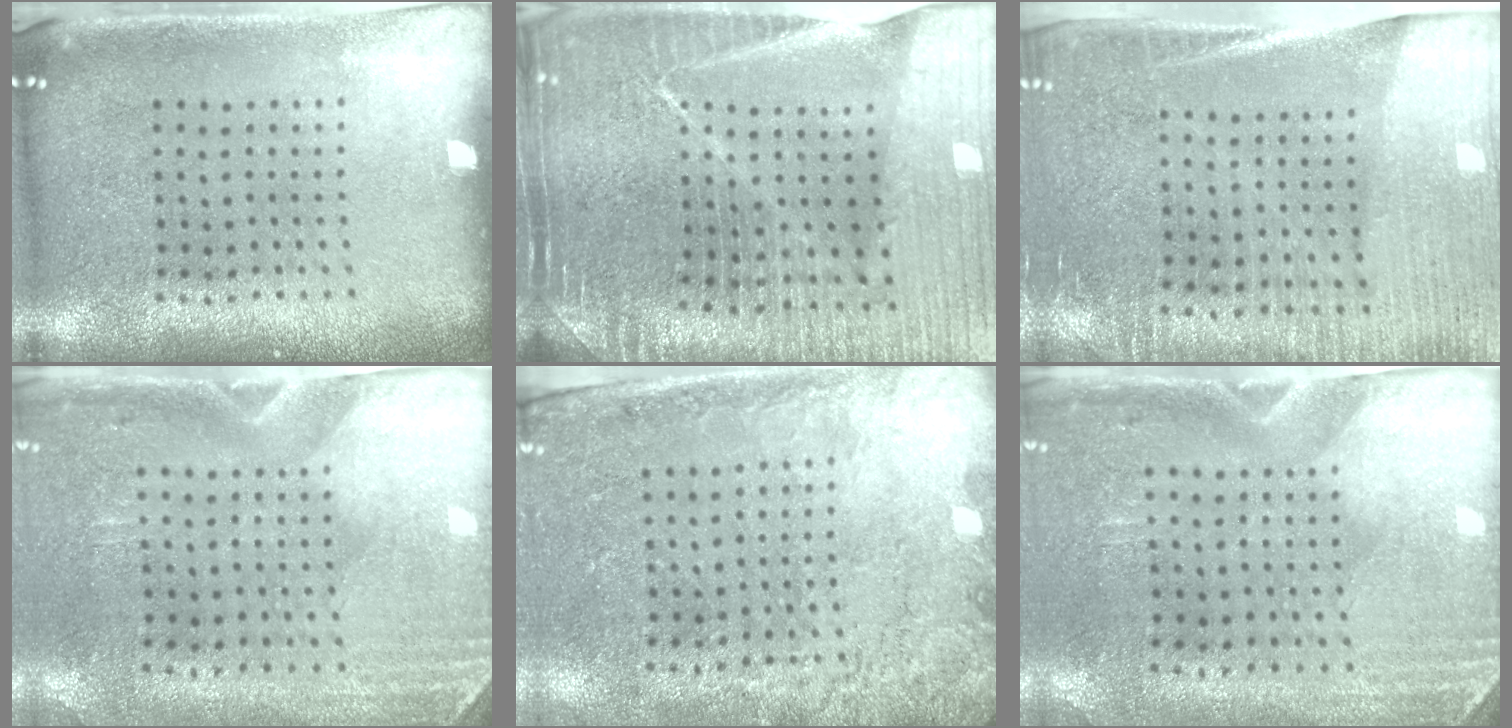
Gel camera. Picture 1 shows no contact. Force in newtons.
{"total": 5.3, "press": 4.8, "slide": 2.2}
{"total": 3.4, "press": 3.1, "slide": 1.4}
{"total": 2.9, "press": 2.5, "slide": 1.5}
{"total": 2.5, "press": 2.1, "slide": 1.3}
{"total": 2.9, "press": 2.5, "slide": 1.5}